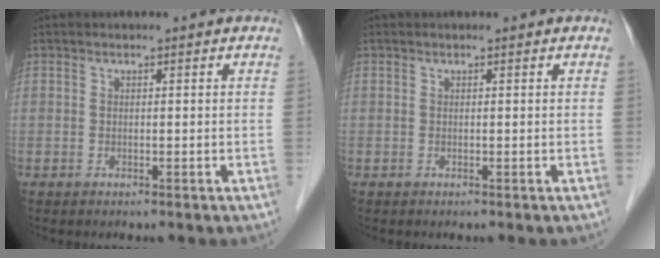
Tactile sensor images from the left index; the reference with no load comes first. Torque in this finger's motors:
{"motor_torque": [-0.01, 0.01, 0.00, 0.00]}